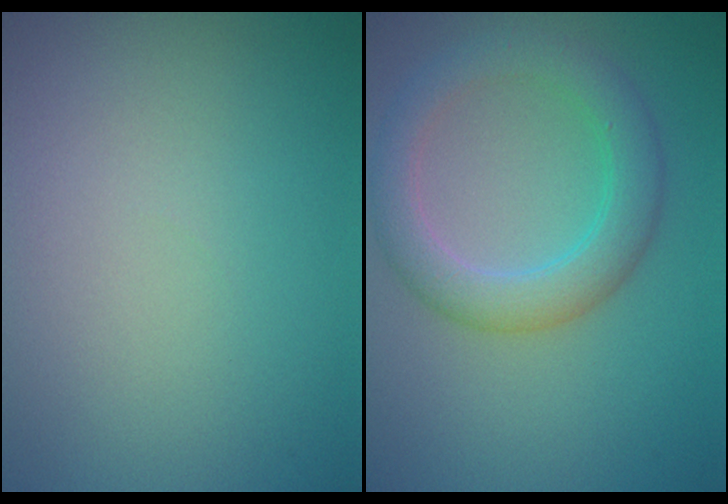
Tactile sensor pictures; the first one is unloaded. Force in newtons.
{"total": 4.4, "press": 4.4, "slide": 0.0}